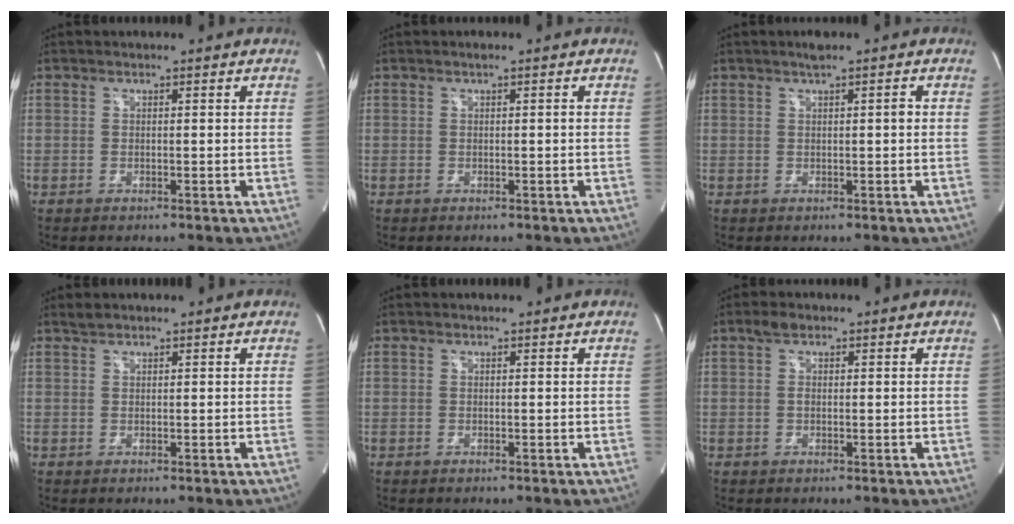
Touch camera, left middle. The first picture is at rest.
{"total": 0.6, "force": [0.2, 0.1, 0.6], "torque": [-0.013, 0.002, 0.003]}
{"total": 2.1, "force": [0.7, 0.3, 2.0], "torque": [-0.035, 0.010, 0.013]}
{"total": 0.9, "force": [0.9, 0.2, 0.2], "torque": [-0.012, 0.011, 0.023]}
{"total": 0.0}
{"total": 1.7, "force": [0.9, 0.9, 1.1], "torque": [-0.032, 0.011, 0.018]}